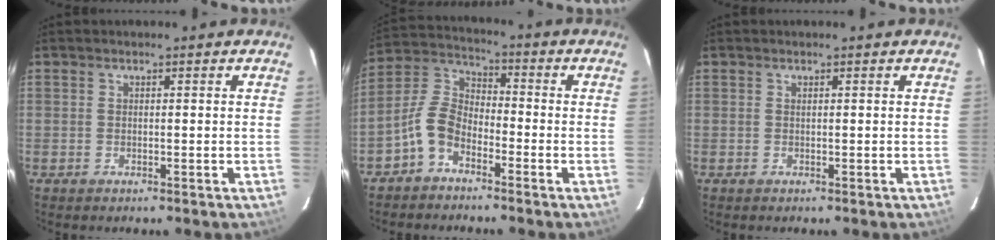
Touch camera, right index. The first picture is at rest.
{"total": 7.5, "force": [-4.7, 4.2, 4.0], "torque": [-0.091, 0.020, -0.101]}
{"total": 0.0}